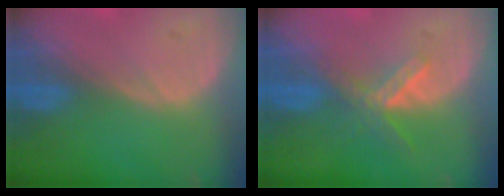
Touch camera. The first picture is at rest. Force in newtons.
{"total": 5.5, "press": 4.9, "slide": 2.6}